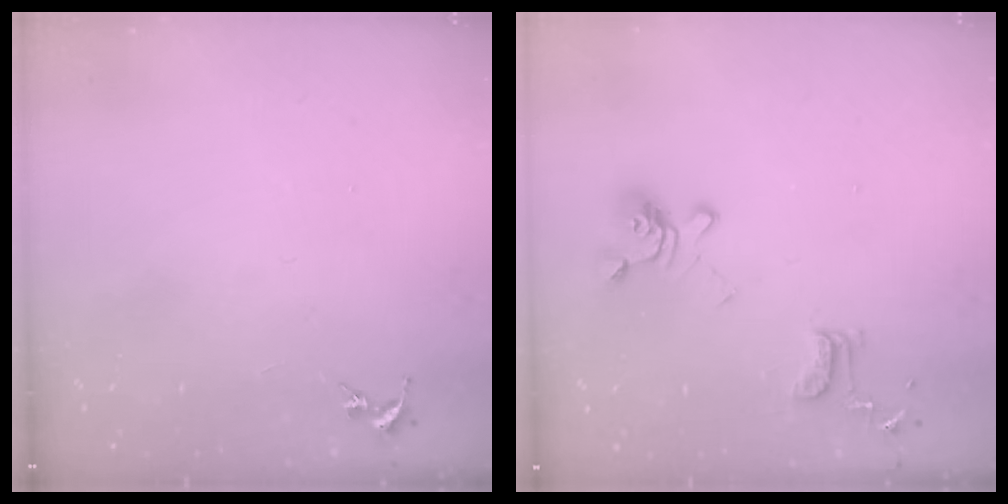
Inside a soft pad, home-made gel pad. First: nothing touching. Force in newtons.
{"total": 14.3, "press": 14.3, "slide": 1.3}